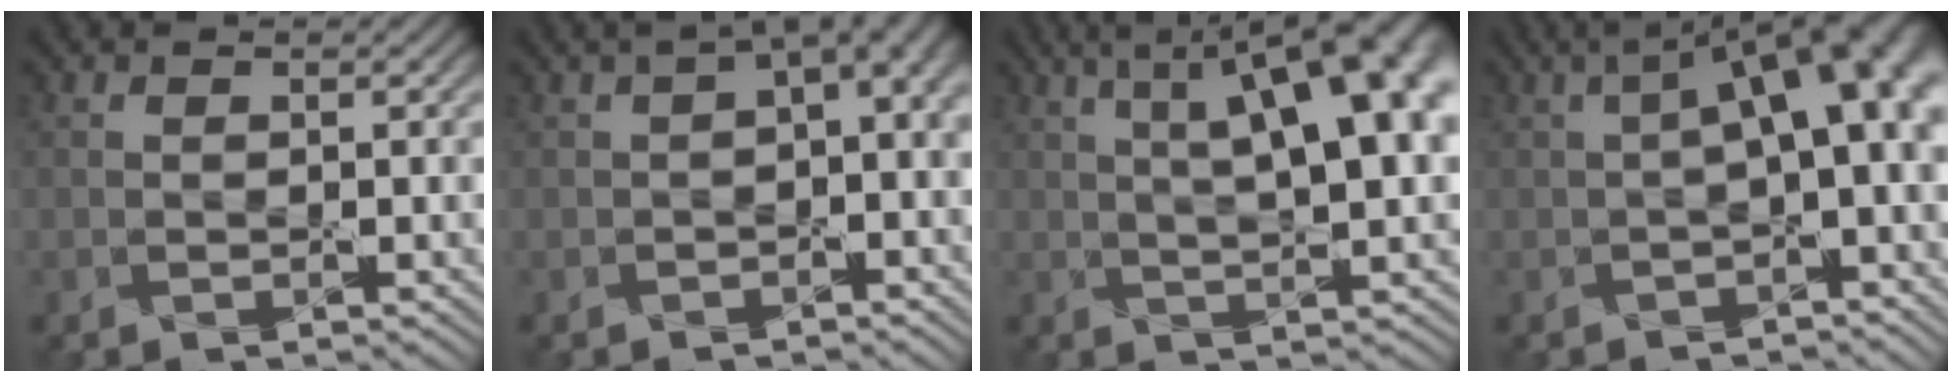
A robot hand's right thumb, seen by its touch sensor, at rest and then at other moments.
{"total": 4.9, "force": [0.9, 2.3, 4.2], "torque": [-0.058, 0.004, 0.013]}
{"total": 14.4, "force": [5.3, 4.7, 12.6], "torque": [-0.173, 0.037, 0.065]}
{"total": 9.2, "force": [0.8, 3.6, 8.5], "torque": [-0.115, 0.013, 0.013]}